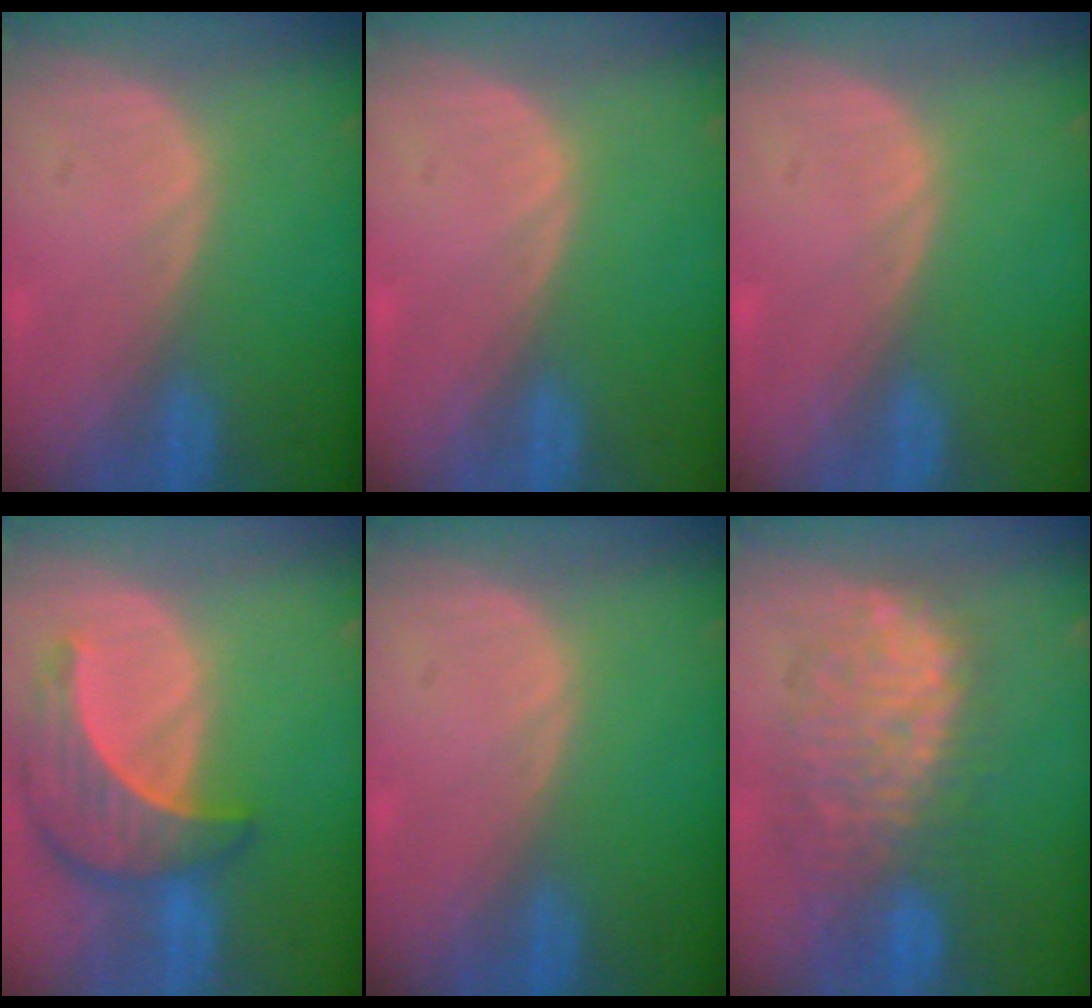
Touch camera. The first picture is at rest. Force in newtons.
{"total": 0.0}
{"total": 0.0}
{"total": 8.9, "press": 8.0, "slide": 3.7}
{"total": 0.0}
{"total": 10.1, "press": 9.6, "slide": 3.1}